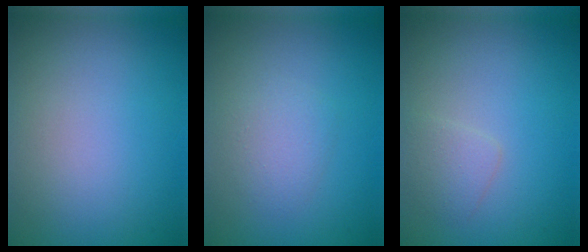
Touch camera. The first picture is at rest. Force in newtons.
{"total": 1.9, "press": 1.9, "slide": 0.0}
{"total": 1.4, "press": 1.4, "slide": 0.1}